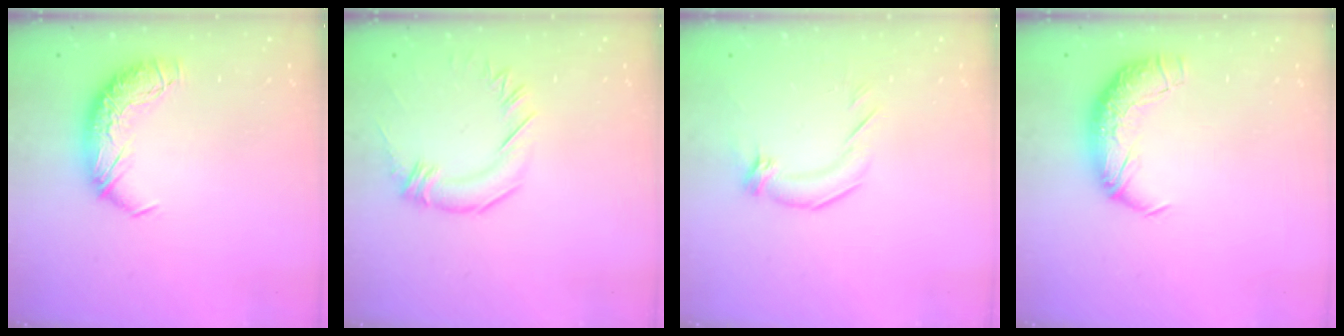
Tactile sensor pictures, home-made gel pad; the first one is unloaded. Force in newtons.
{"total": 1.1, "press": 0.9, "slide": 0.6}
{"total": 2.7, "press": 1.7, "slide": 2.1}
{"total": 2.5, "press": 1.3, "slide": 2.2}